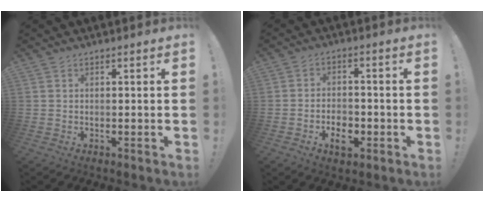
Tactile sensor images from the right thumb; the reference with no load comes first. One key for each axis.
{"total": 7.0, "fx": -3.4, "fy": 4.7, "fz": 4.0, "tx": -0.054, "ty": 0.018, "tz": -0.055}